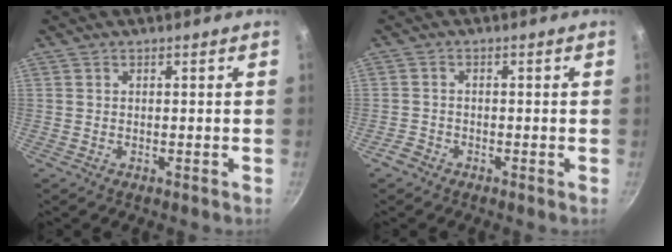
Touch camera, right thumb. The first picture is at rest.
{"total": 2.1, "force": [-1.5, 1.3, 0.5], "torque": [-0.010, 0.015, -0.030]}